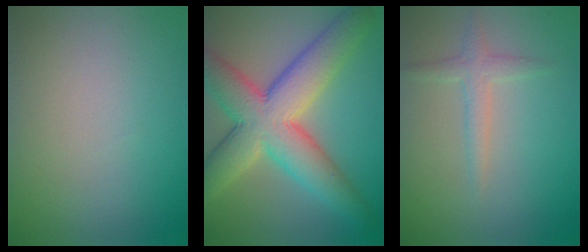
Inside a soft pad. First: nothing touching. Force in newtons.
{"total": 9.9, "press": 9.8, "slide": 0.5}
{"total": 1.7, "press": 1.7, "slide": 0.1}